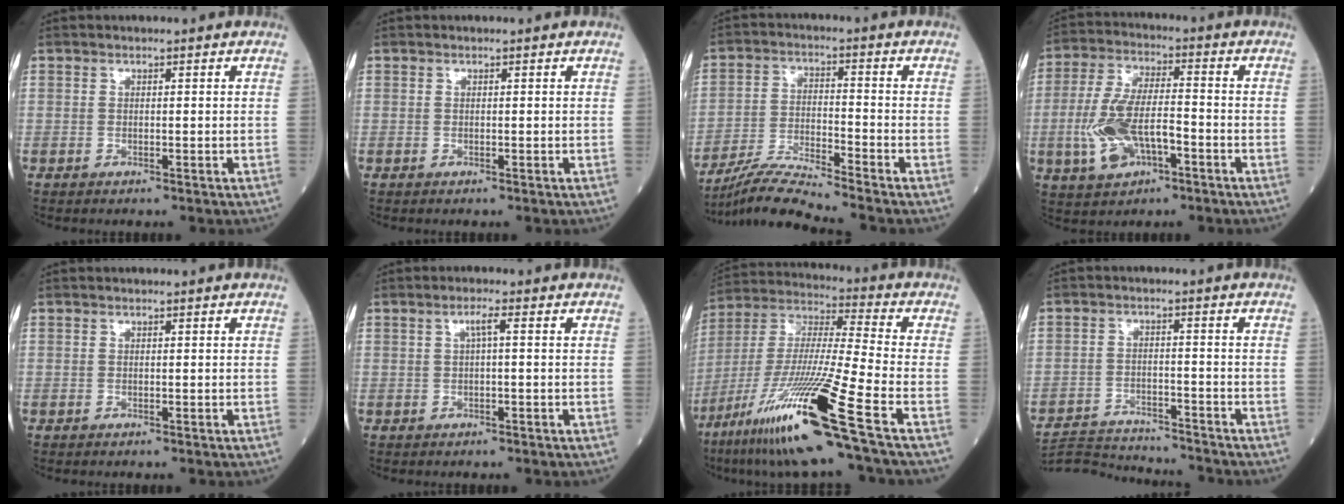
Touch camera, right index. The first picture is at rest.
{"total": 0.0}
{"total": 8.1, "force": [-7.4, -2.1, 2.3], "torque": [-0.049, -0.017, -0.144]}
{"total": 10.8, "force": [-3.2, 4.4, 9.3], "torque": [-0.203, 0.006, -0.057]}
{"total": 0.0}
{"total": 1.8, "force": [0.3, 0.0, 1.7], "torque": [-0.030, 0.005, 0.004]}
{"total": 21.7, "force": [-11.7, -0.9, 18.2], "torque": [-0.371, -0.050, -0.220]}
{"total": 10.0, "force": [-9.9, 0.6, 1.2], "torque": [-0.022, 0.010, -0.161]}